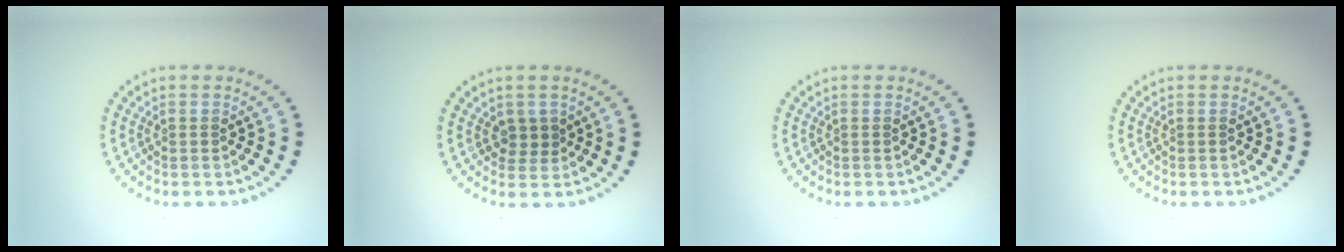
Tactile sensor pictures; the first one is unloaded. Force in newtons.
{"total": 1.7, "press": 1.4, "slide": 0.9}
{"total": 0.0}
{"total": 0.0}